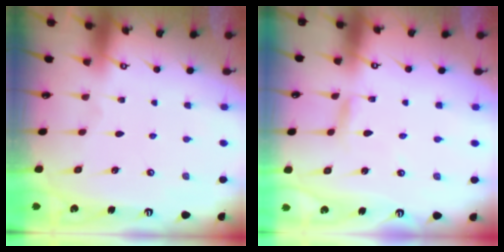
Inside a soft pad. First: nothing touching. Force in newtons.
{"total": 2.7, "press": 2.7, "slide": 0.2}